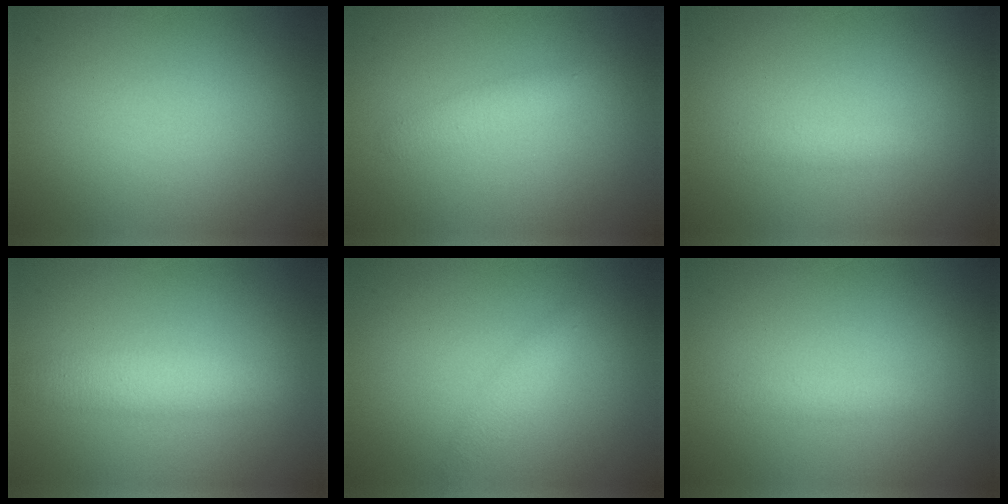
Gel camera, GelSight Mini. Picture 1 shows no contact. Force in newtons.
{"total": 1.5, "press": 1.5, "slide": 0.0}
{"total": 1.0, "press": 1.0, "slide": 0.0}
{"total": 3.4, "press": 3.4, "slide": 0.1}
{"total": 1.3, "press": 1.3, "slide": 0.1}
{"total": 1.0, "press": 1.0, "slide": 0.0}